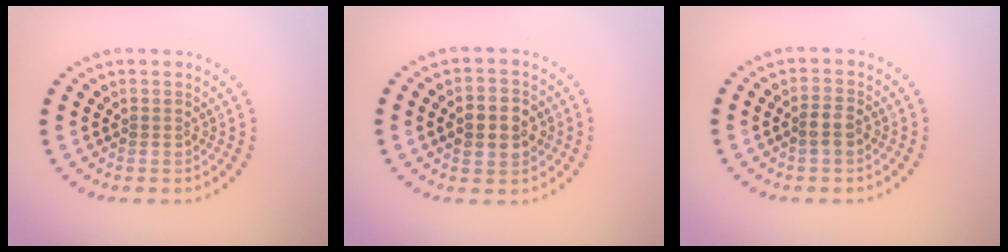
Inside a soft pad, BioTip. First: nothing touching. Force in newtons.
{"total": 3.7, "press": 3.7, "slide": 0.1}
{"total": 1.8, "press": 1.7, "slide": 0.6}